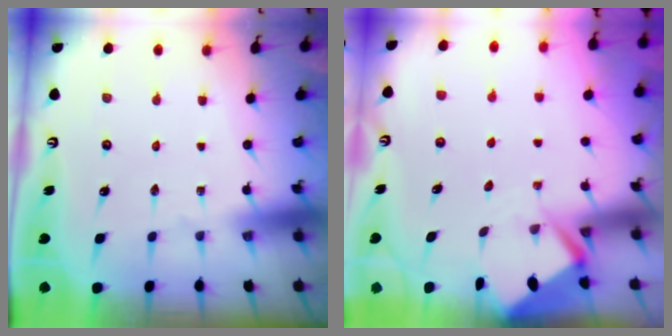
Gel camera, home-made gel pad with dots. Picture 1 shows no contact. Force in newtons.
{"total": 3.7, "press": 3.7, "slide": 0.4}